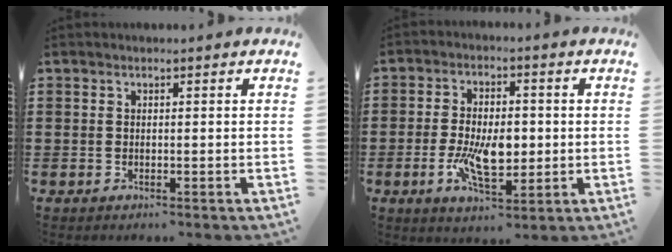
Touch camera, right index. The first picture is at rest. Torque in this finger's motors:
{"motor_torque": [2.14, 0.00, 0.51, 0.10]}